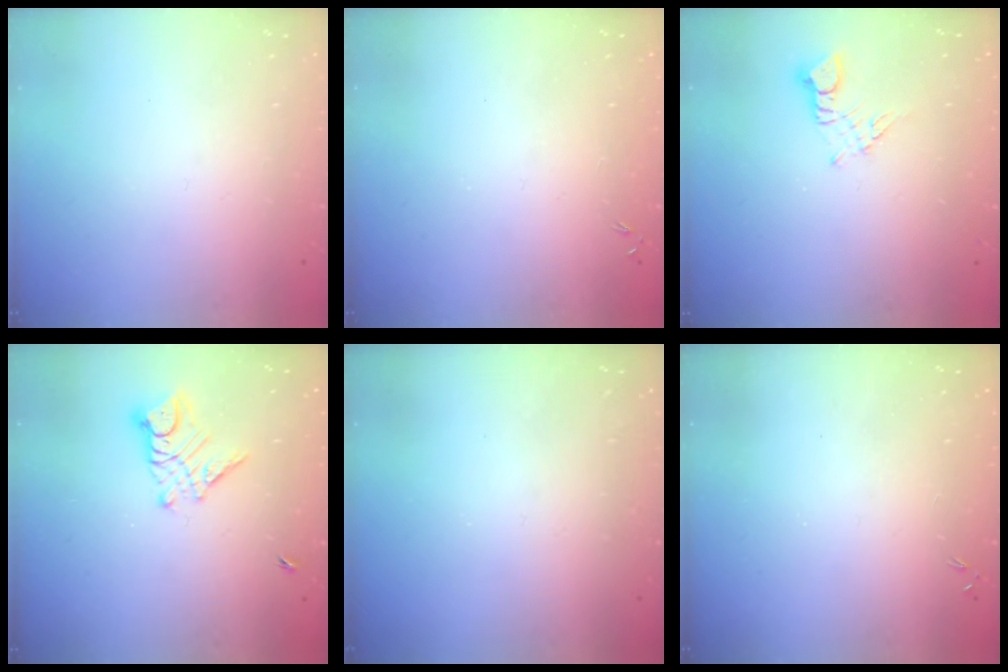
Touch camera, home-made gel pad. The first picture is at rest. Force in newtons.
{"total": 0.0}
{"total": 2.9, "press": 2.9, "slide": 0.3}
{"total": 8.8, "press": 8.8, "slide": 0.5}
{"total": 0.0}
{"total": 0.0}